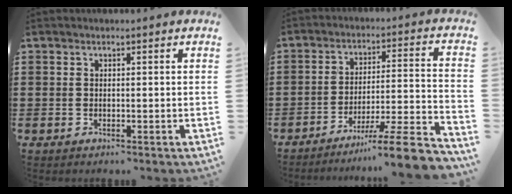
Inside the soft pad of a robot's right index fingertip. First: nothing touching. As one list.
[{"total": 9.2, "force": [-7.5, 0.2, 5.4], "torque": [-0.077, 0.002, -0.145]}]